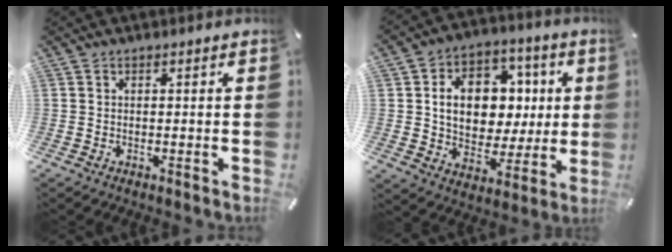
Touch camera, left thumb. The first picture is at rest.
{"total": 14.7, "force": [2.1, 12.1, 8.1], "torque": [-0.130, -0.005, 0.047]}